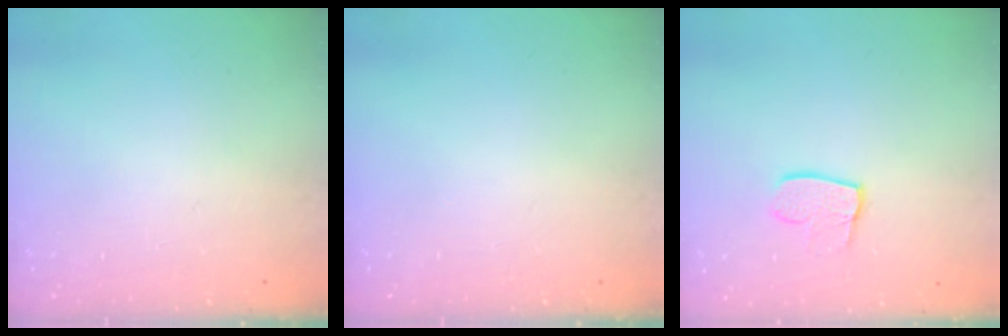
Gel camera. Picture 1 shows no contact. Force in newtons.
{"total": 0.0}
{"total": 7.7, "press": 7.7, "slide": 0.7}